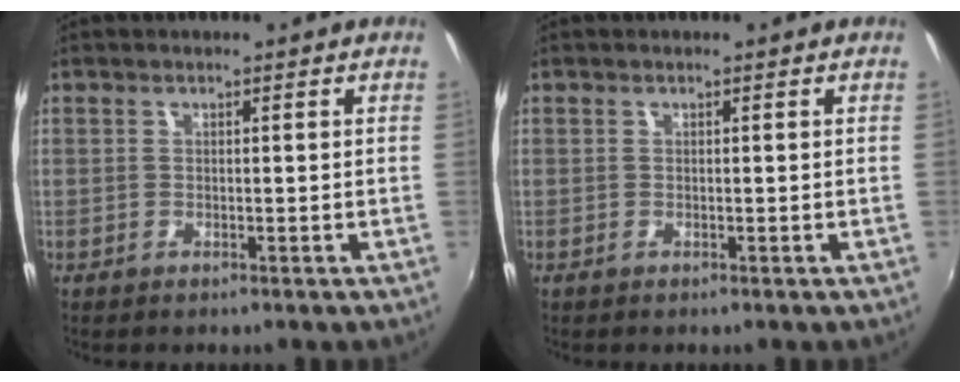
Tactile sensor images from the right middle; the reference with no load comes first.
{"total": 0.0}